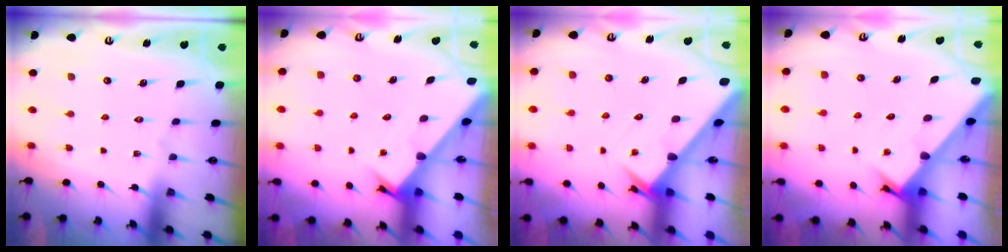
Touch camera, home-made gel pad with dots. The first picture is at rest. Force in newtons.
{"total": 2.4, "press": 2.4, "slide": 0.0}
{"total": 2.7, "press": 2.7, "slide": 0.2}
{"total": 2.3, "press": 2.3, "slide": 0.2}